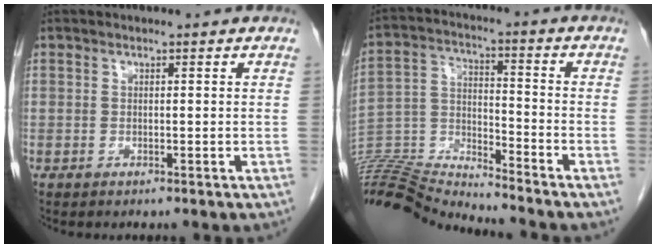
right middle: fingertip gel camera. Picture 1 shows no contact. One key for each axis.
{"total": 15.2, "fx": -15.0, "fy": -1.1, "fz": 2.3, "tx": -0.044, "ty": 0.024, "tz": -0.268}